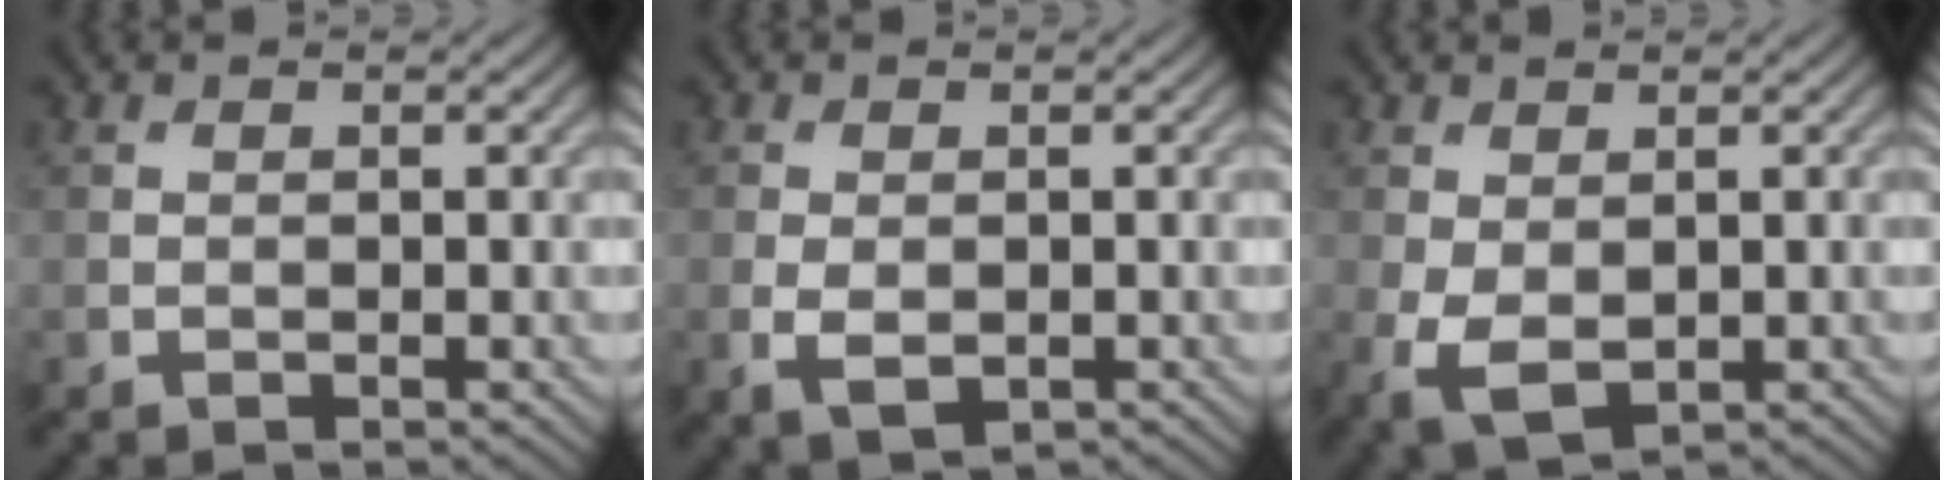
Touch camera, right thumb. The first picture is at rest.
{"total": 3.0, "force": [-0.8, 1.8, 2.2], "torque": [-0.059, -0.013, -0.012]}
{"total": 4.7, "force": [-0.8, 2.9, 3.6], "torque": [-0.096, -0.012, -0.012]}